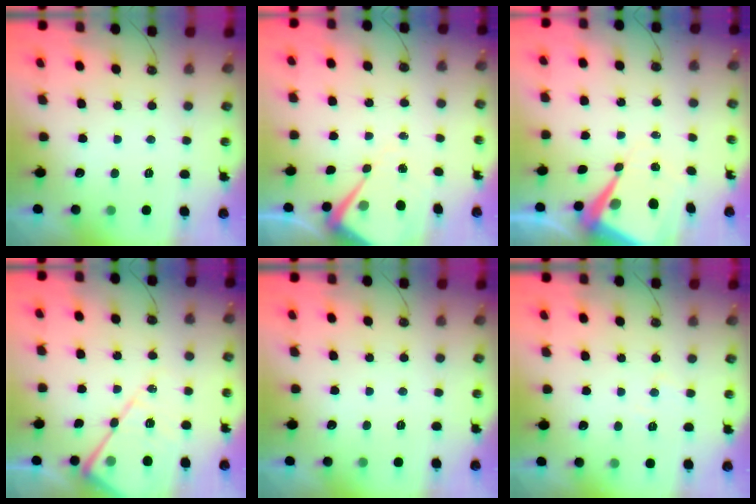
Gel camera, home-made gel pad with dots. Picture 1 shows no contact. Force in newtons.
{"total": 7.8, "press": 7.8, "slide": 0.5}
{"total": 10.9, "press": 10.8, "slide": 1.2}
{"total": 13.8, "press": 13.7, "slide": 1.3}
{"total": 0.0}
{"total": 5.8, "press": 5.7, "slide": 0.9}